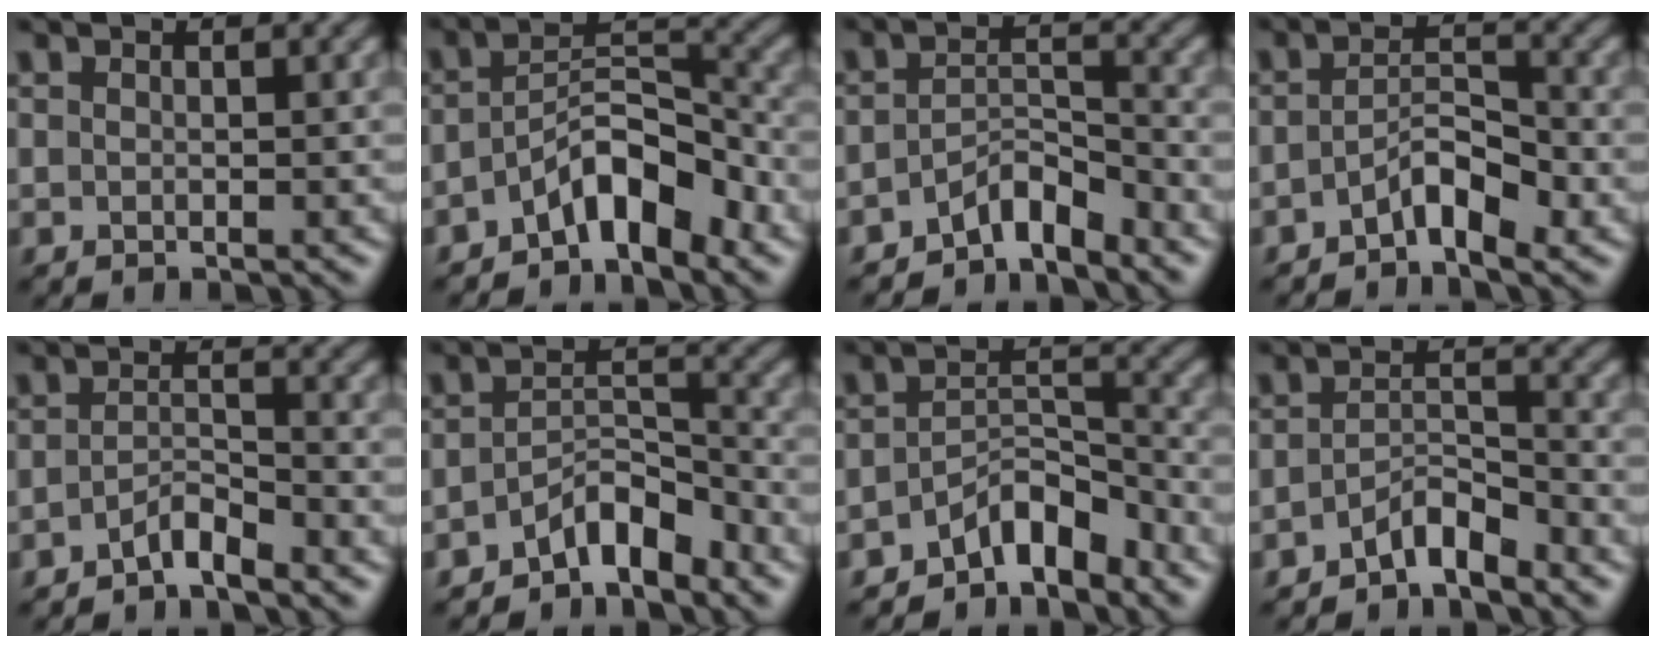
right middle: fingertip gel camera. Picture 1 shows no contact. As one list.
[{"total": 5.8, "force": [-3.7, 2.2, 3.8], "torque": [-0.056, 0.014, -0.071]}, {"total": 3.6, "force": [-3.0, 1.1, 1.8], "torque": [-0.026, 0.012, -0.058]}, {"total": 3.4, "force": [-2.0, 1.2, 2.5], "torque": [-0.043, 0.011, -0.038]}, {"total": 2.2, "force": [-1.9, 0.4, 1.1], "torque": [-0.023, 0.009, -0.039]}, {"total": 4.6, "force": [-3.4, 1.7, 2.4], "torque": [-0.032, 0.010, -0.065]}, {"total": 5.1, "force": [-3.9, 2.1, 2.6], "torque": [-0.028, 0.009, -0.072]}, {"total": 3.1, "force": [-2.5, 0.8, 1.6], "torque": [-0.027, 0.013, -0.050]}]